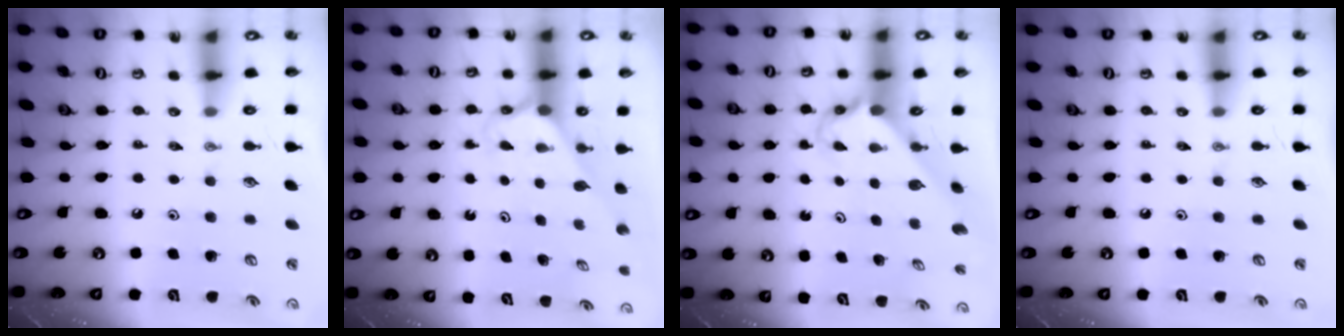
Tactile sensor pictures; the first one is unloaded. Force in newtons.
{"total": 2.5, "press": 2.5, "slide": 0.2}
{"total": 2.7, "press": 2.7, "slide": 0.2}
{"total": 0.0}